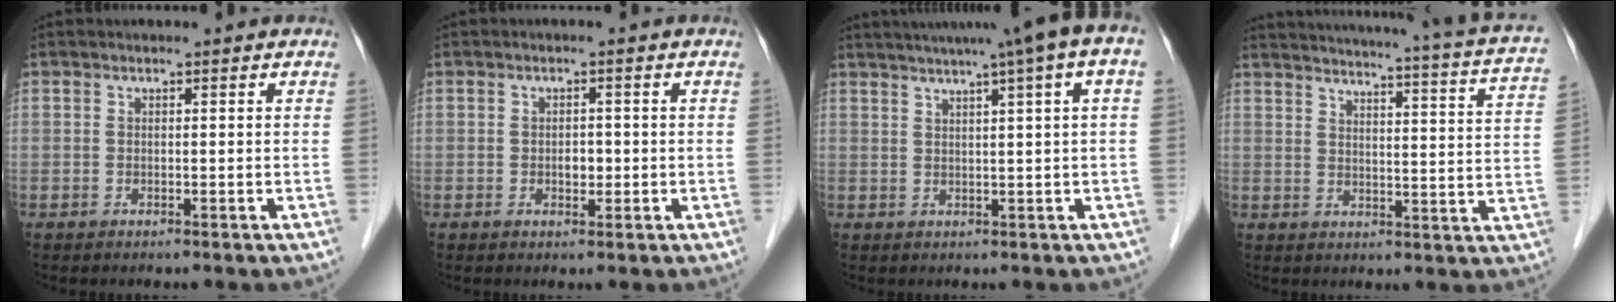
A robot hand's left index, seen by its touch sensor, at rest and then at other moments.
{"total": 1.7, "force": [-0.3, 1.1, 1.3], "torque": [-0.021, 0.002, -0.002]}
{"total": 12.2, "force": [7.4, -0.4, 9.7], "torque": [-0.149, 0.040, 0.089]}
{"total": 21.6, "force": [18.3, 0.8, 11.5], "torque": [-0.166, -0.033, 0.208]}